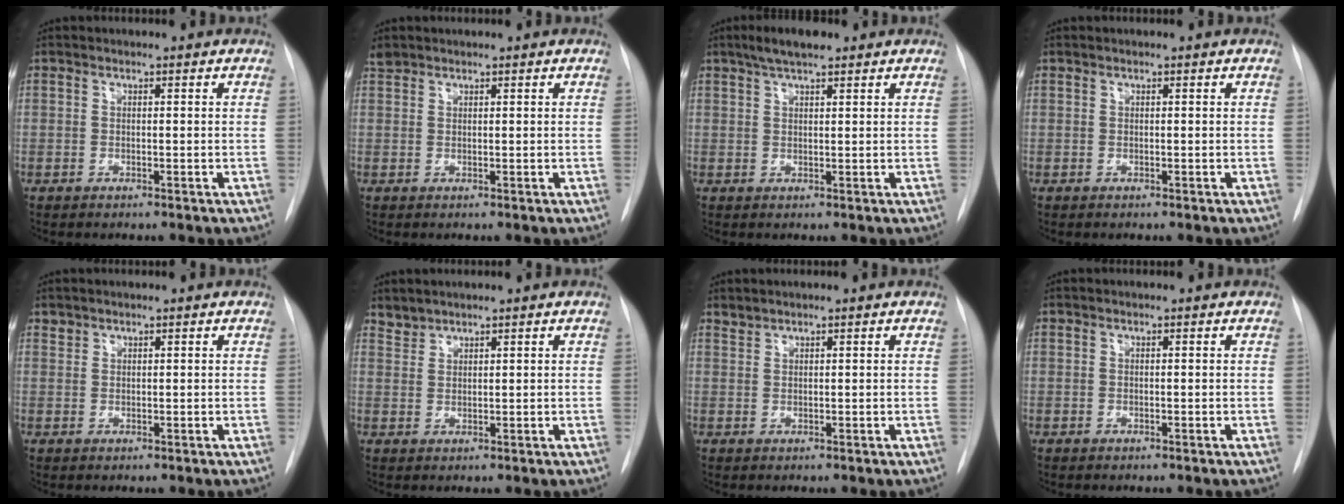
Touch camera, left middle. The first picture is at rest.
{"total": 1.2, "force": [1.2, 0.4, -0.1], "torque": [-0.006, 0.011, 0.026]}
{"total": 4.6, "force": [3.3, 1.1, 3.0], "torque": [-0.059, 0.012, 0.055]}
{"total": 0.0}
{"total": 0.8, "force": [0.7, 0.4, -0.1], "torque": [0.004, 0.003, 0.012]}
{"total": 1.8, "force": [1.8, 0.4, -0.3], "torque": [0.006, 0.006, 0.036]}
{"total": 0.9, "force": [0.9, 0.1, -0.1], "torque": [-0.001, 0.003, 0.020]}
{"total": 0.0}